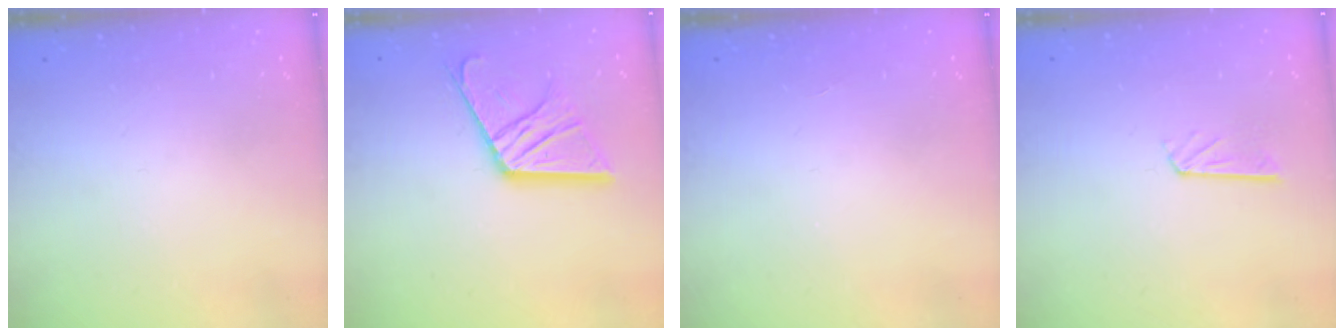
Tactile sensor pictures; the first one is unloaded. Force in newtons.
{"total": 15.3, "press": 15.2, "slide": 1.5}
{"total": 0.0}
{"total": 4.4, "press": 4.4, "slide": 0.3}